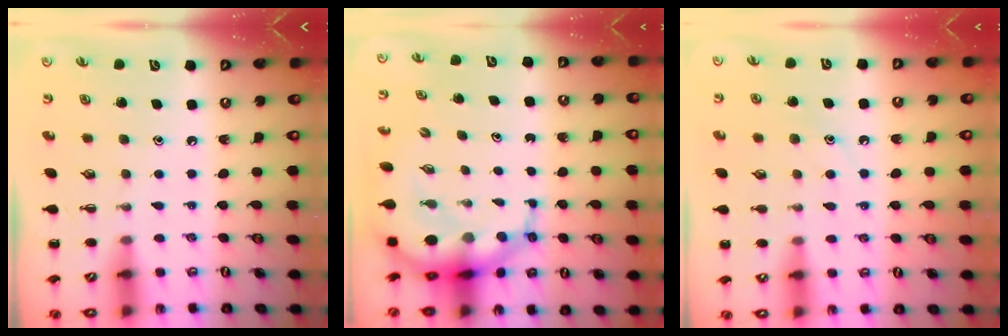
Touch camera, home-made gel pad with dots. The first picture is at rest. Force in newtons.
{"total": 10.7, "press": 10.3, "slide": 2.9}
{"total": 9.2, "press": 9.1, "slide": 1.2}